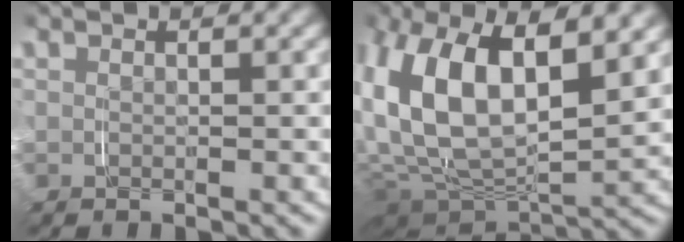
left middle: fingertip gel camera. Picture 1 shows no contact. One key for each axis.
{"total": 8.6, "fx": 2.4, "fy": 4.8, "fz": 6.7, "tx": -0.131, "ty": 0.002, "tz": 0.036}